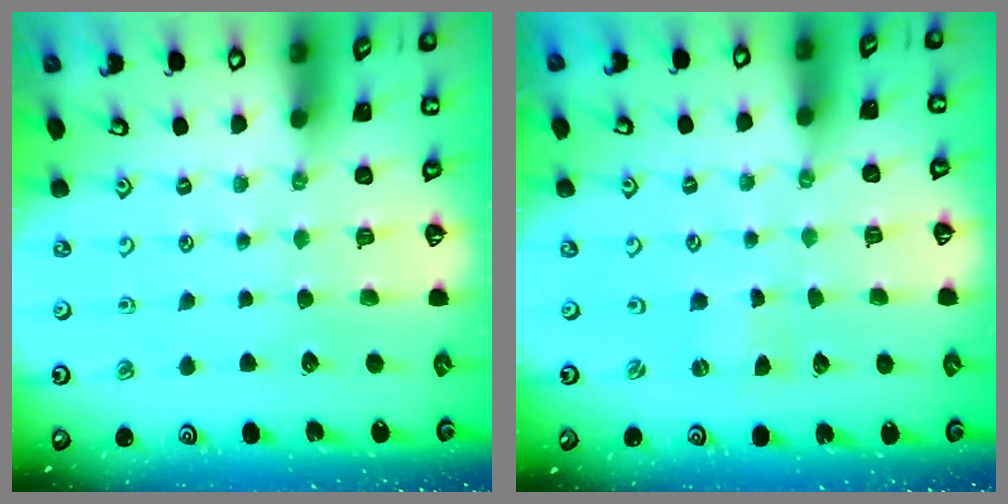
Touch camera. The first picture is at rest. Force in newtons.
{"total": 0.0}